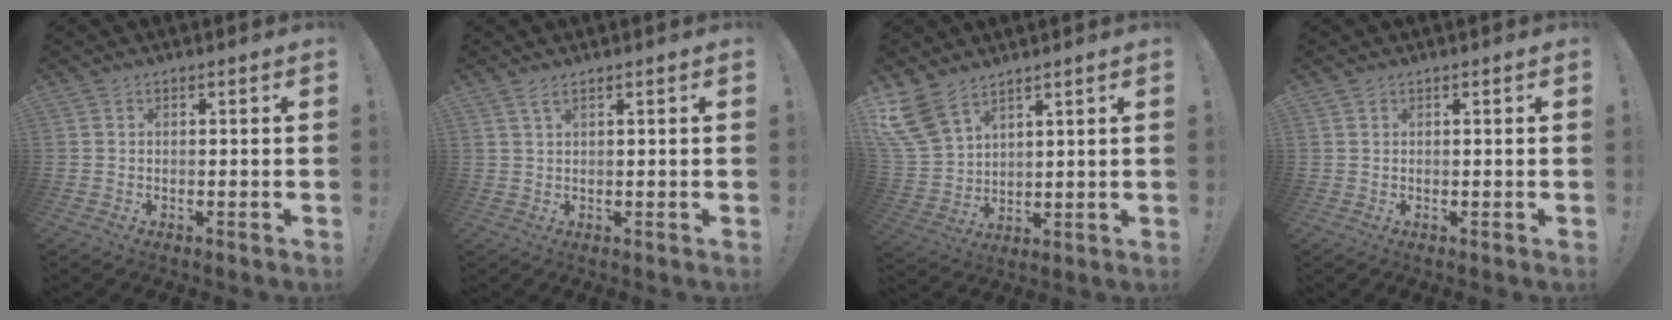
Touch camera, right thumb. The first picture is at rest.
{"total": 1.2, "force": [0.4, -0.3, 1.1], "torque": [-0.027, 0.005, 0.006]}
{"total": 10.3, "force": [7.5, 5.5, 4.5], "torque": [-0.104, -0.044, 0.150]}
{"total": 1.0, "force": [-0.6, -0.6, -0.6], "torque": [0.010, 0.005, -0.010]}